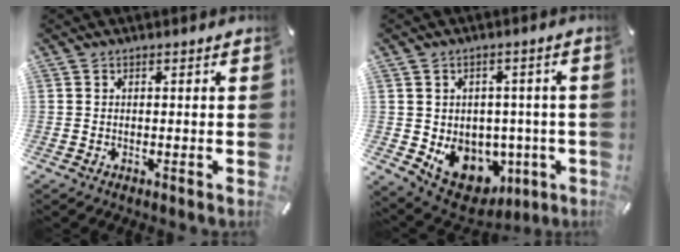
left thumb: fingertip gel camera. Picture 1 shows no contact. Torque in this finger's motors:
{"motor_torque": [1.86, 2.10, 0.19, -0.08, 0.07]}